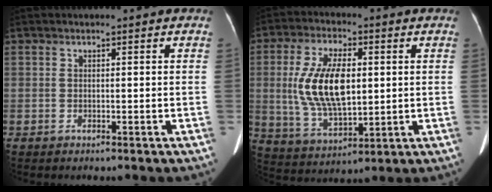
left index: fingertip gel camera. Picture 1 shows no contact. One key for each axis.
{"total": 12.6, "fx": 1.3, "fy": 5.5, "fz": 11.2, "tx": -0.239, "ty": 0.009, "tz": 0.033}